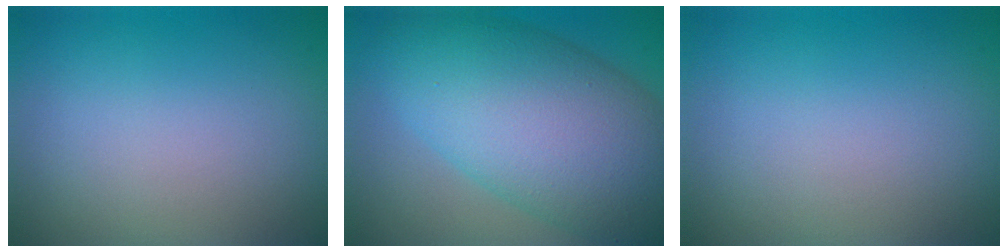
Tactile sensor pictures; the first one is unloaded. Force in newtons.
{"total": 12.6, "press": 12.6, "slide": 0.5}
{"total": 0.0}